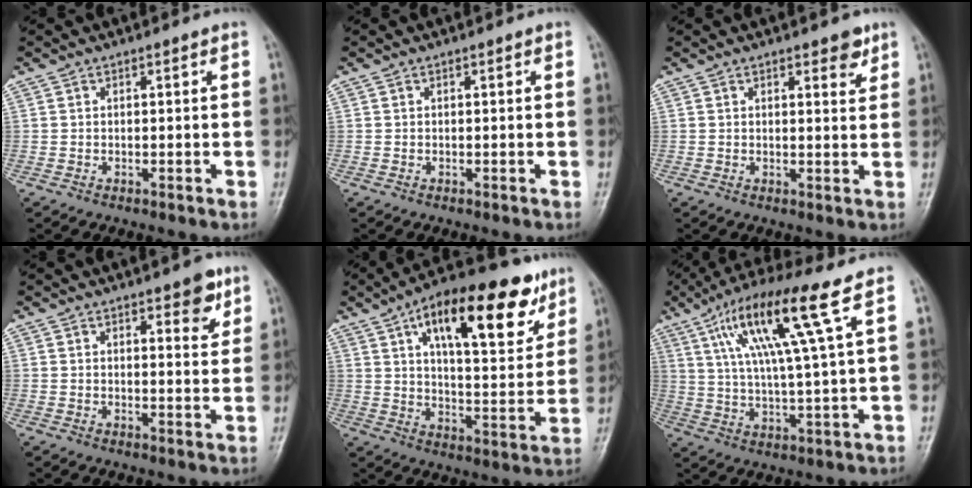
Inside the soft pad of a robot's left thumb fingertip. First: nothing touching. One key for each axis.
{"total": 0.0}
{"total": 3.3, "fx": 2.1, "fy": 1.3, "fz": 2.2, "tx": -0.013, "ty": -0.011, "tz": 0.026}
{"total": 5.3, "fx": 3.1, "fy": 2.0, "fz": 3.9, "tx": -0.033, "ty": -0.016, "tz": 0.035}
{"total": 22.3, "fx": 11.6, "fy": 8.9, "fz": 16.8, "tx": -0.217, "ty": -0.027, "tz": 0.178}
{"total": 15.5, "fx": 6.7, "fy": 0.9, "fz": 14.0, "tx": -0.266, "ty": -0.009, "tz": 0.118}